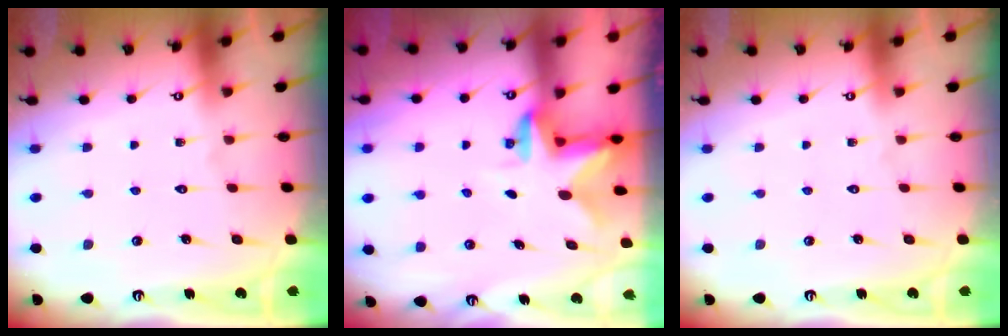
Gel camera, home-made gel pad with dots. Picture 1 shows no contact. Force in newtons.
{"total": 2.4, "press": 2.4, "slide": 0.4}
{"total": 0.0}